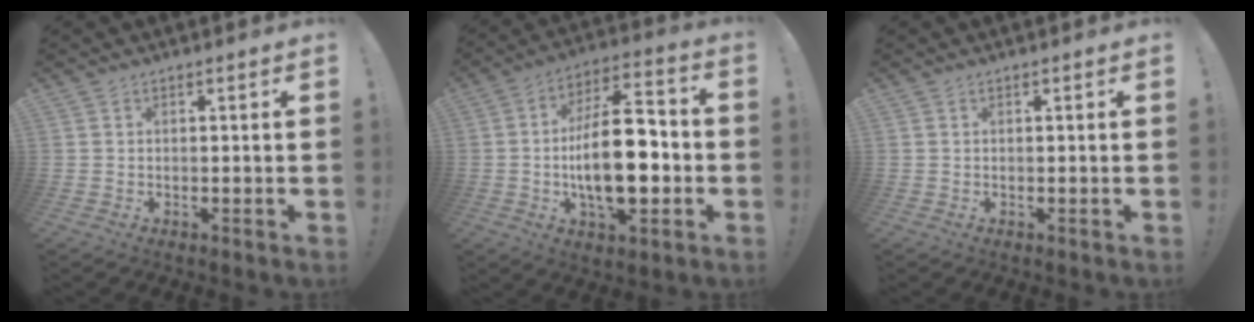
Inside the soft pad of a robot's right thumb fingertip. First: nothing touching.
{"total": 19.6, "force": [-2.9, 9.0, 17.2], "torque": [-0.296, 0.006, -0.049]}
{"total": 0.0}